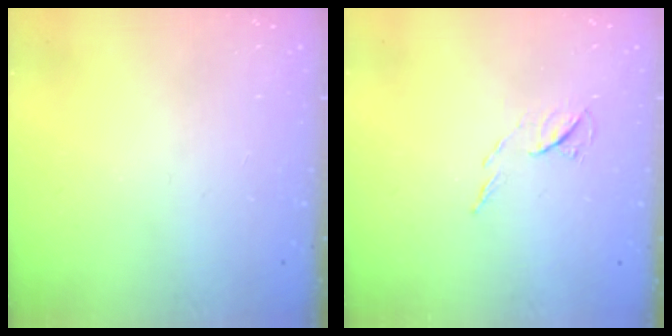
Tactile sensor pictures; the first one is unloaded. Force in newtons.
{"total": 6.1, "press": 5.9, "slide": 1.3}